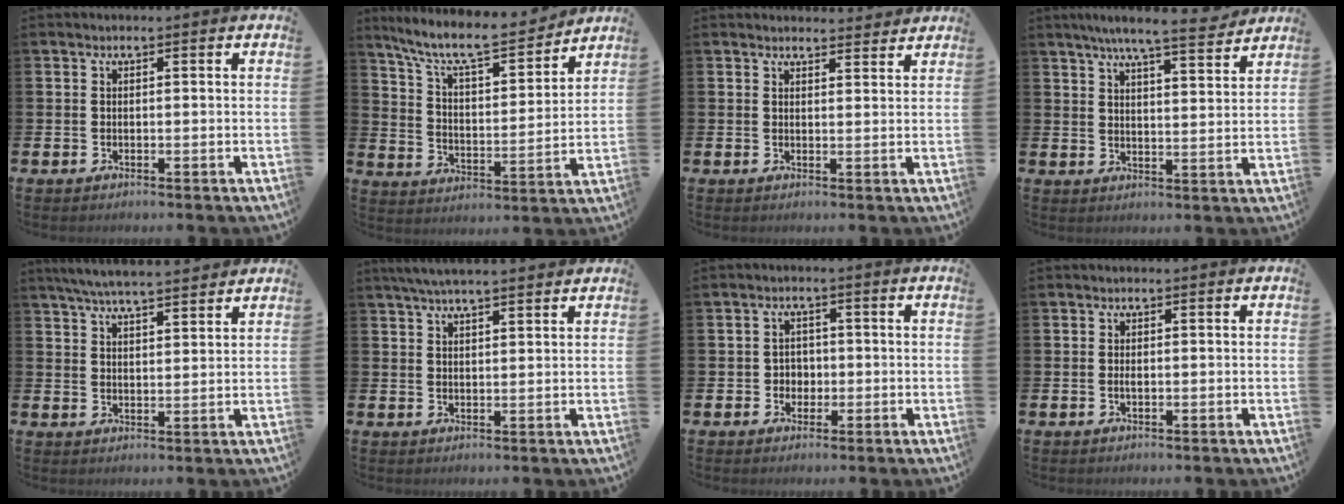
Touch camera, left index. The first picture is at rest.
{"total": 9.7, "force": [8.7, 1.8, 3.8], "torque": [-0.107, -0.056, 0.148]}
{"total": 2.5, "force": [2.4, 0.4, -0.1], "torque": [0.004, -0.014, 0.043]}
{"total": 7.1, "force": [6.5, 0.3, 2.8], "torque": [-0.063, -0.031, 0.113]}
{"total": 5.7, "force": [5.5, 0.2, 1.6], "torque": [-0.055, -0.018, 0.102]}
{"total": 4.4, "force": [4.1, 0.4, 1.7], "torque": [-0.044, -0.007, 0.075]}
{"total": 2.2, "force": [-0.2, 2.1, 0.6], "torque": [-0.004, 0.001, -0.012]}
{"total": 0.6, "force": [-0.1, 0.2, 0.6], "torque": [-0.004, -0.004, -0.003]}